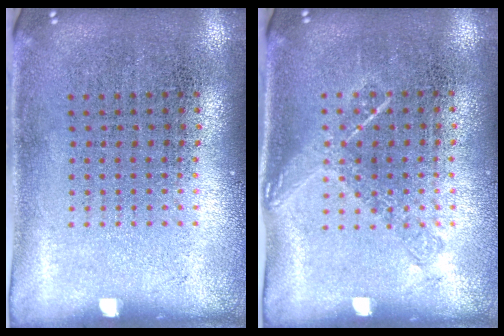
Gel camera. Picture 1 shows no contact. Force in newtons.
{"total": 1.2, "press": 1.0, "slide": 0.6}